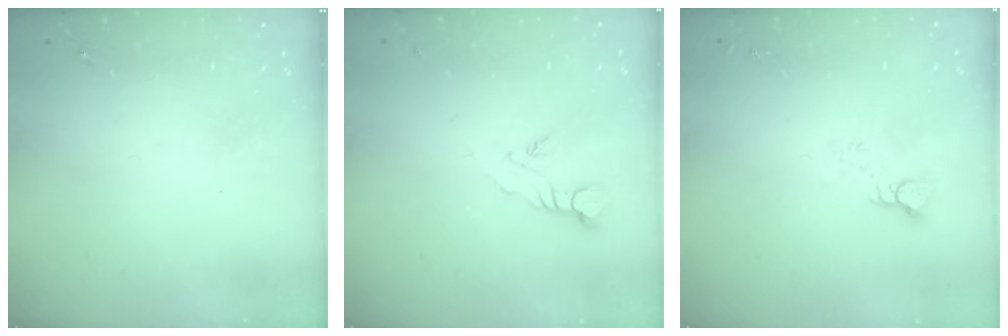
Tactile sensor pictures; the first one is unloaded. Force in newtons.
{"total": 3.7, "press": 3.6, "slide": 0.3}
{"total": 5.3, "press": 5.3, "slide": 0.5}